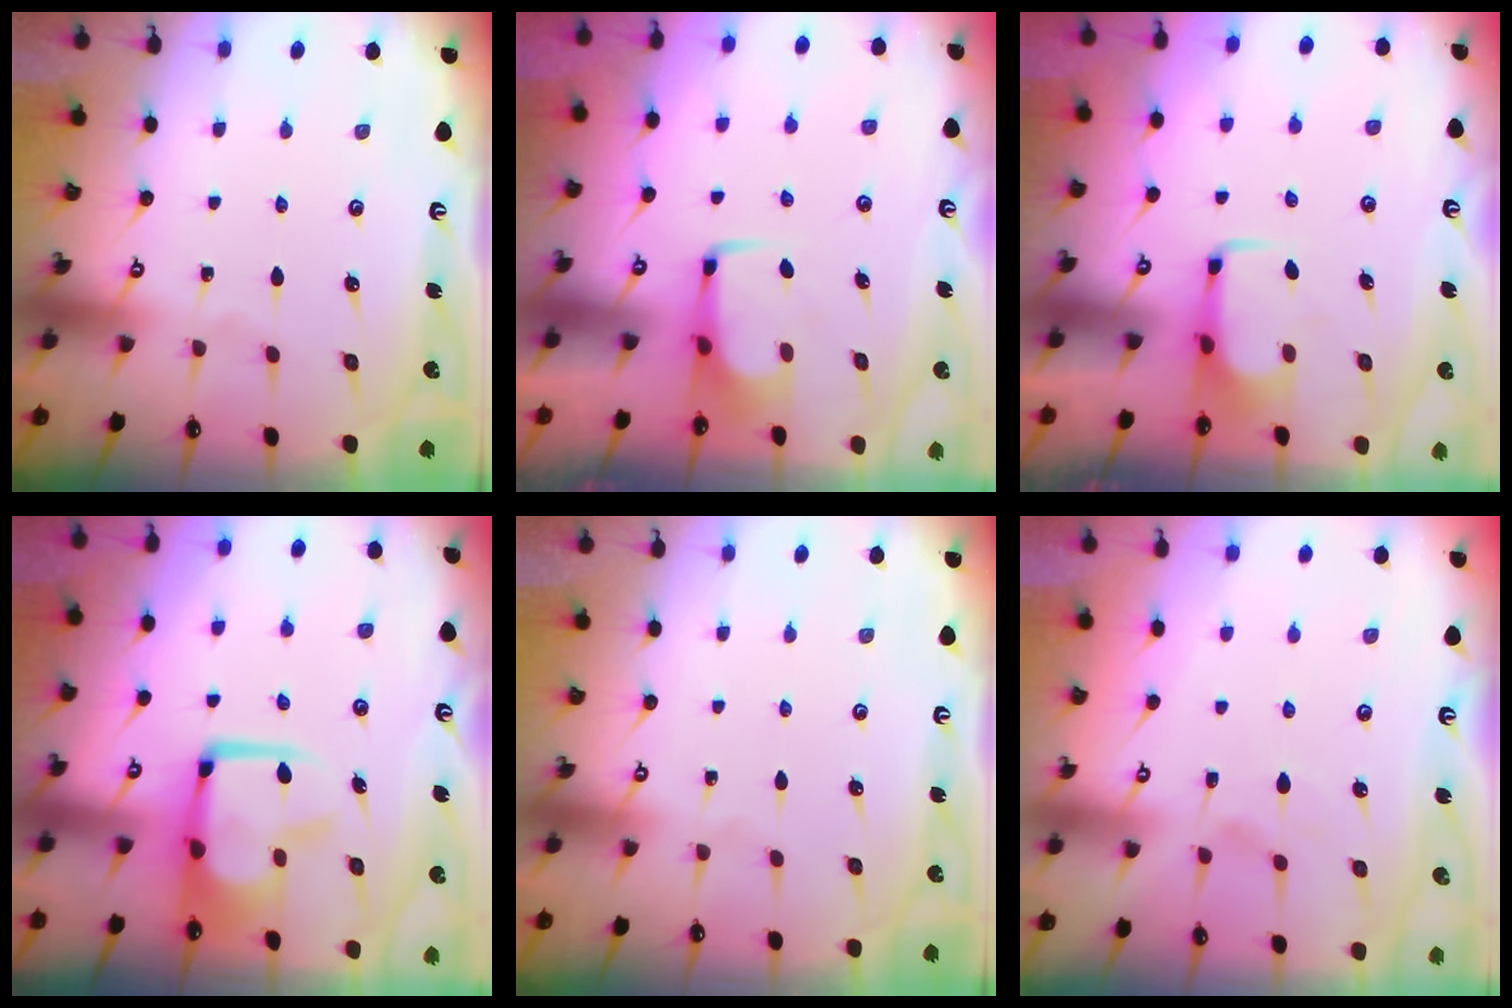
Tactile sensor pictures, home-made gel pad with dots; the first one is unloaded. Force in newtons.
{"total": 1.8, "press": 1.6, "slide": 0.6}
{"total": 2.0, "press": 1.9, "slide": 0.4}
{"total": 10.7, "press": 10.5, "slide": 1.8}
{"total": 0.0}
{"total": 1.4, "press": 0.8, "slide": 1.1}